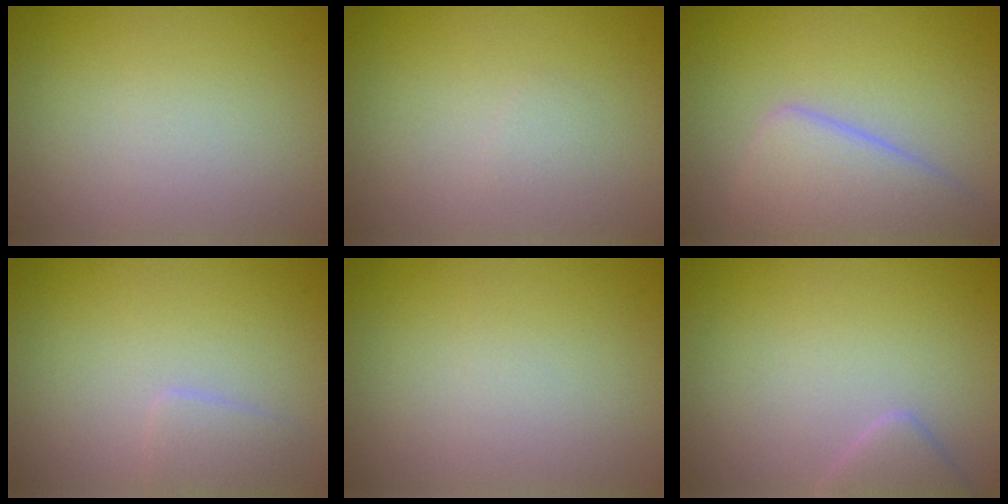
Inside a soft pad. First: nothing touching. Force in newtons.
{"total": 0.6, "press": 0.6, "slide": 0.0}
{"total": 5.6, "press": 5.6, "slide": 0.2}
{"total": 1.5, "press": 1.5, "slide": 0.1}
{"total": 0.0}
{"total": 1.8, "press": 1.8, "slide": 0.2}